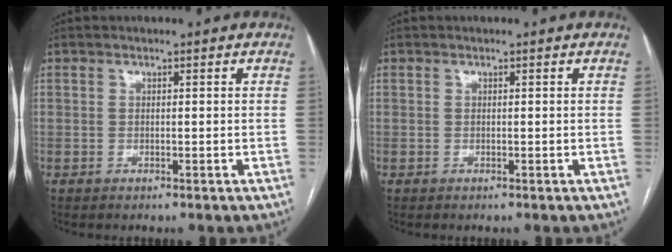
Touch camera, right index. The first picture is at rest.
{"total": 0.0}